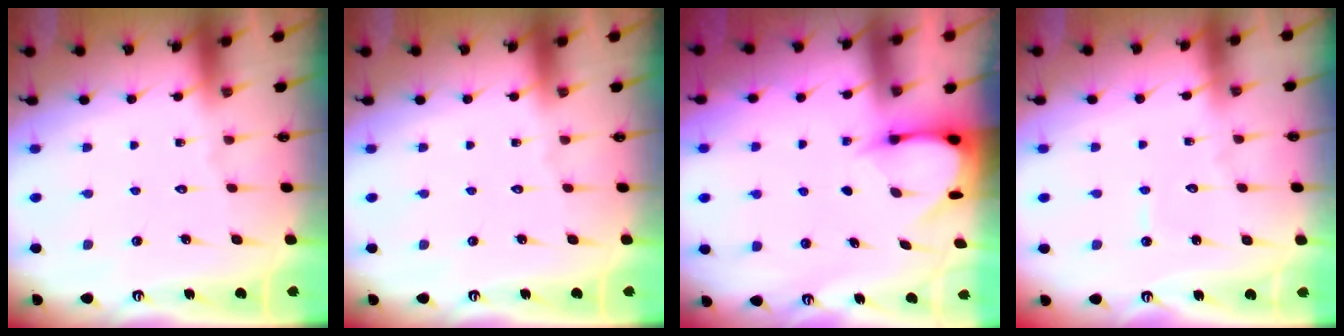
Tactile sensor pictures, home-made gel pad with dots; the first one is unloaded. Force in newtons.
{"total": 0.0}
{"total": 3.7, "press": 3.6, "slide": 0.4}
{"total": 2.8, "press": 2.8, "slide": 0.3}